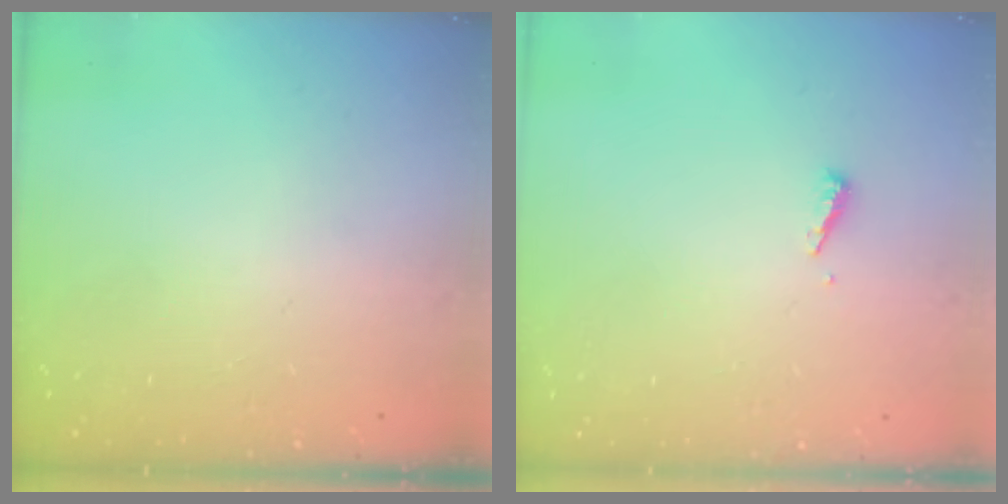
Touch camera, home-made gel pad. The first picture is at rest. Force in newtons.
{"total": 4.0, "press": 4.0, "slide": 0.4}